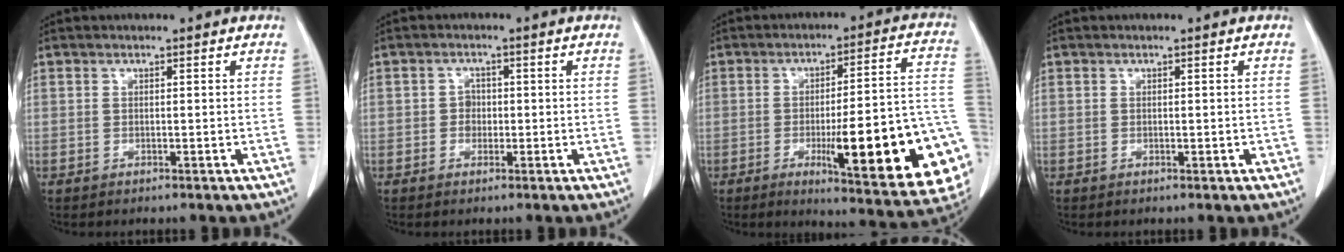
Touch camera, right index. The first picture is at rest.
{"total": 1.9, "force": [-0.2, 1.6, 0.9], "torque": [-0.009, 0.006, -0.004]}
{"total": 23.5, "force": [-6.7, 3.3, 22.3], "torque": [-0.205, 0.005, -0.078]}
{"total": 0.7, "force": [-0.1, 0.2, 0.7], "torque": [-0.012, 0.000, 0.001]}